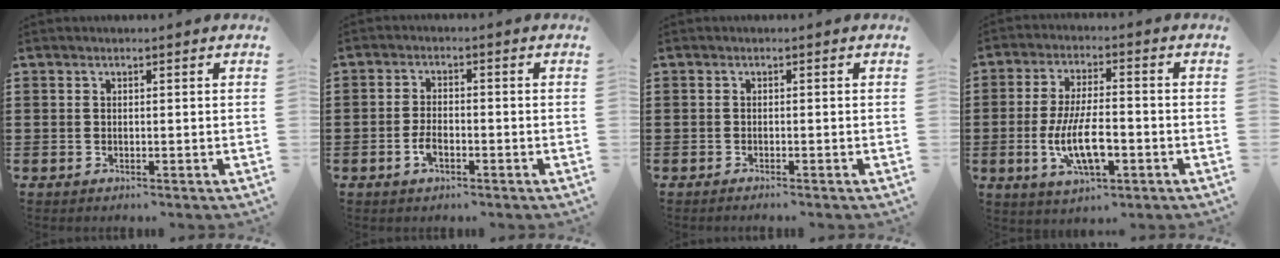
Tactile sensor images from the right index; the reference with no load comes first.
{"total": 3.0, "force": [-1.3, 1.4, 2.3], "torque": [-0.050, 0.000, -0.025]}
{"total": 0.8, "force": [-0.7, -0.1, 0.1], "torque": [-0.004, -0.004, -0.014]}
{"total": 9.4, "force": [-2.6, 3.7, 8.3], "torque": [-0.178, -0.009, -0.049]}